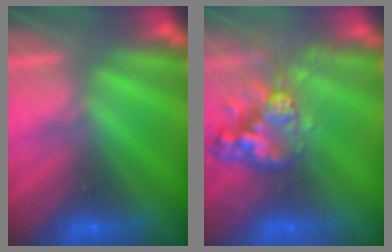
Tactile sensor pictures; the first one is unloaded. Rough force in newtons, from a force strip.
{"total": 6.5}